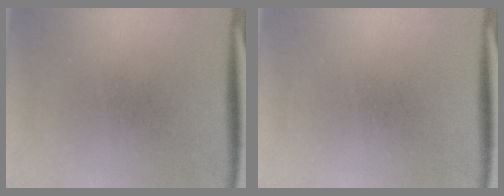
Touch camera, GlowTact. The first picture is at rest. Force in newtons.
{"total": 0.0}